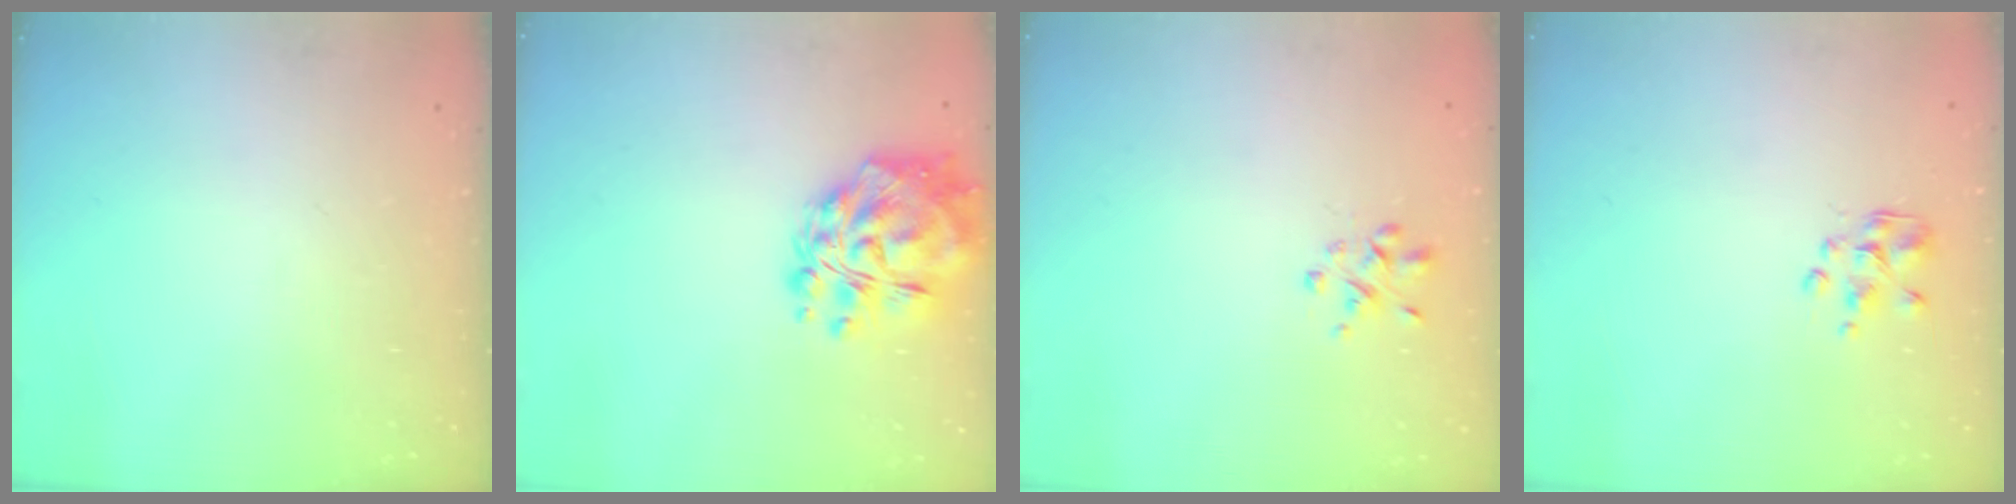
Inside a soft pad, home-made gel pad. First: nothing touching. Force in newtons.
{"total": 15.2, "press": 14.4, "slide": 4.7}
{"total": 2.5, "press": 2.5, "slide": 0.6}
{"total": 2.3, "press": 2.1, "slide": 0.8}